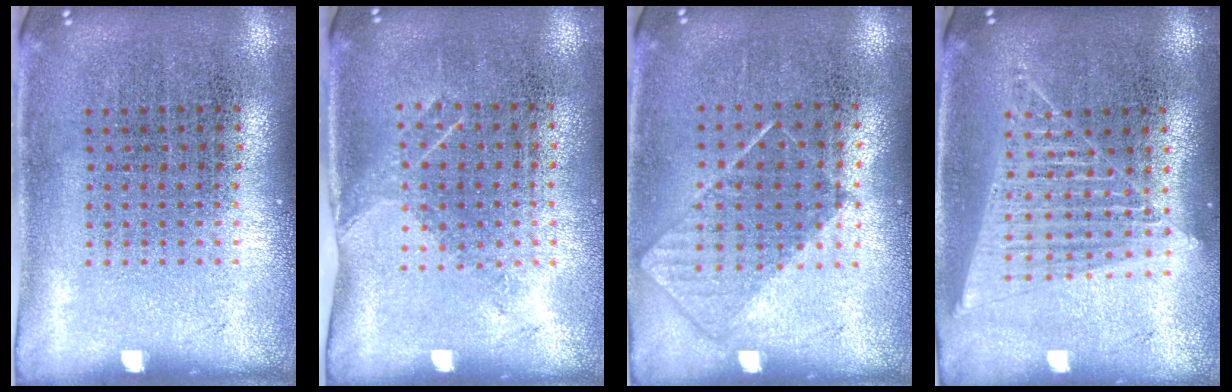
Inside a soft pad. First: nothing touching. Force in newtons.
{"total": 1.1, "press": 0.9, "slide": 0.7}
{"total": 0.8, "press": 0.7, "slide": 0.4}
{"total": 1.5, "press": 1.4, "slide": 0.5}